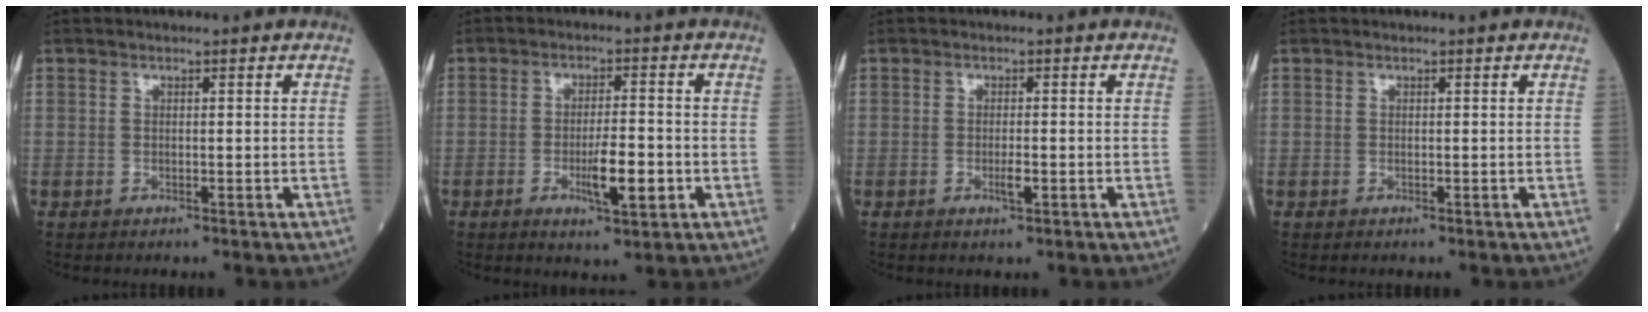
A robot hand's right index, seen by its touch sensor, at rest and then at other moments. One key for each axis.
{"total": 6.3, "fx": -1.9, "fy": 1.1, "fz": 5.9, "tx": -0.102, "ty": -0.005, "tz": -0.025}
{"total": 1.7, "fx": -0.5, "fy": 0.2, "fz": 1.6, "tx": -0.032, "ty": -0.003, "tz": -0.006}
{"total": 0.0}